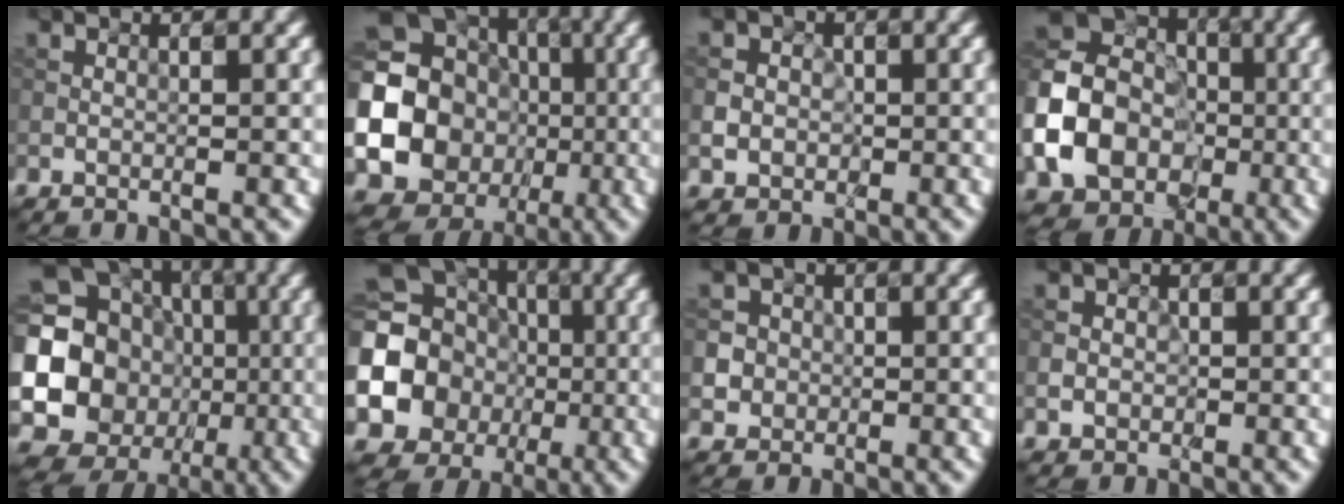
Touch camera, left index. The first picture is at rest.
{"total": 23.6, "force": [-2.4, 22.1, 7.9], "torque": [-0.169, -0.007, -0.084]}
{"total": 2.5, "force": [-0.2, 2.4, 0.7], "torque": [0.006, 0.004, -0.014]}
{"total": 10.6, "force": [-2.3, 8.6, 5.7], "torque": [-0.114, -0.008, -0.052]}
{"total": 20.5, "force": [-0.9, 19.0, 7.8], "torque": [-0.176, 0.005, -0.046]}
{"total": 18.6, "force": [-2.0, 17.0, 7.2], "torque": [-0.170, -0.003, -0.076]}
{"total": 4.5, "force": [-0.4, 4.4, 1.0], "torque": [-0.001, 0.022, -0.021]}
{"total": 1.7, "force": [-0.1, 1.7, 0.5], "torque": [0.008, 0.004, -0.008]}